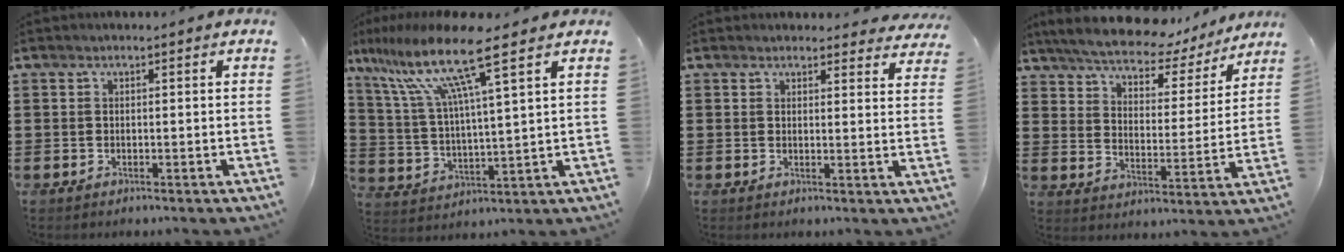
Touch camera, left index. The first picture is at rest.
{"total": 12.5, "force": [8.2, 0.6, 9.4], "torque": [-0.216, -0.037, 0.129]}
{"total": 2.6, "force": [2.5, 0.5, 0.3], "torque": [0.002, -0.014, 0.044]}
{"total": 6.9, "force": [6.5, 1.1, 1.9], "torque": [-0.069, -0.041, 0.110]}